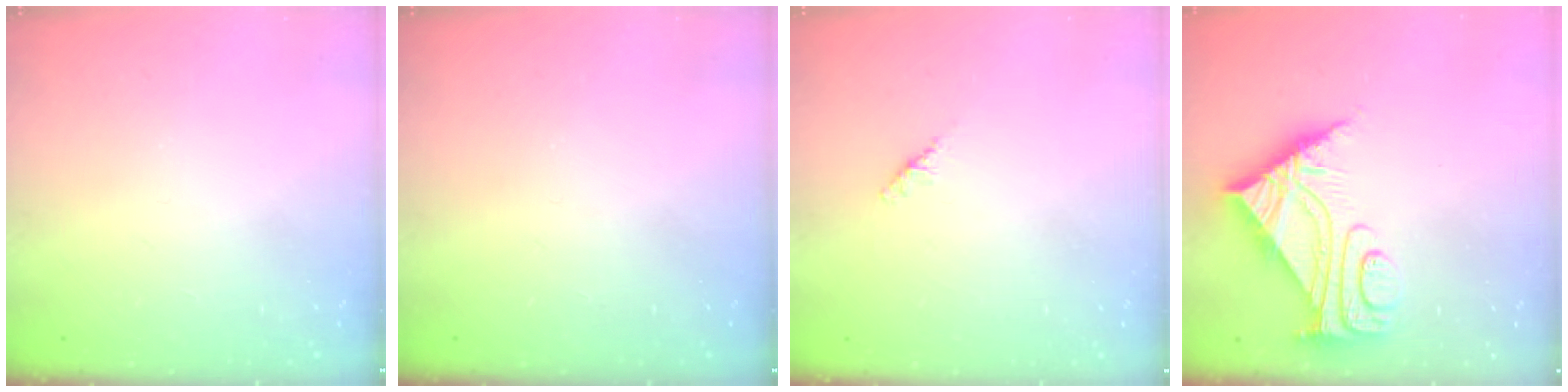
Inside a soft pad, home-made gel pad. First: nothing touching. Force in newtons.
{"total": 0.0}
{"total": 1.8, "press": 1.7, "slide": 0.6}
{"total": 7.1, "press": 7.0, "slide": 0.7}